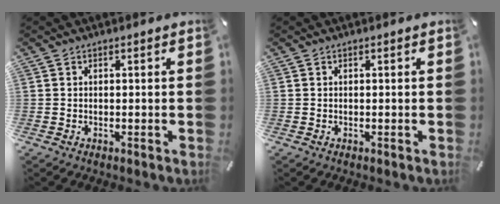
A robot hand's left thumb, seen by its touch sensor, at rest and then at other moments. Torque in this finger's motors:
{"motor_torque": [-0.15, -0.15, 0.00, 0.07, 0.00]}